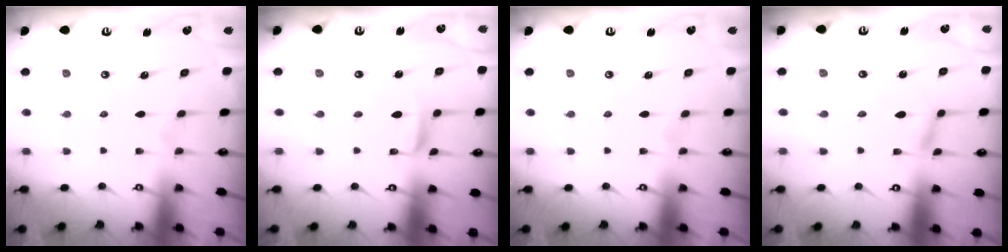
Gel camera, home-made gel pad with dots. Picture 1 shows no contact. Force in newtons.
{"total": 3.9, "press": 3.9, "slide": 0.2}
{"total": 0.0}
{"total": 2.4, "press": 2.4, "slide": 0.2}